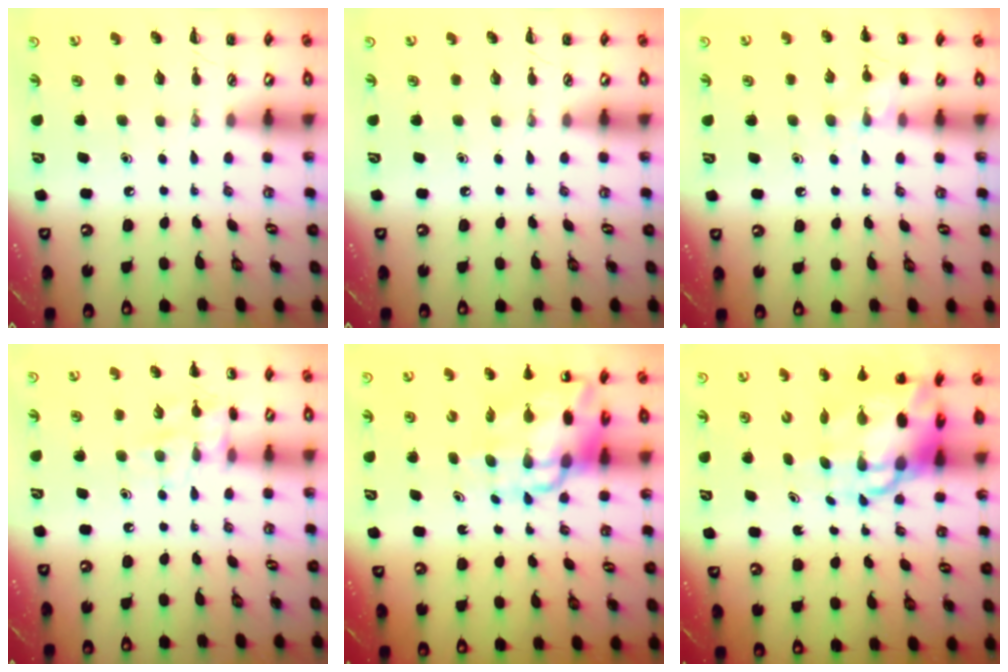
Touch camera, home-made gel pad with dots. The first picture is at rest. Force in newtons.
{"total": 0.0}
{"total": 7.5, "press": 7.2, "slide": 2.3}
{"total": 10.2, "press": 10.1, "slide": 1.4}
{"total": 12.5, "press": 12.0, "slide": 3.5}
{"total": 9.4, "press": 9.0, "slide": 2.7}